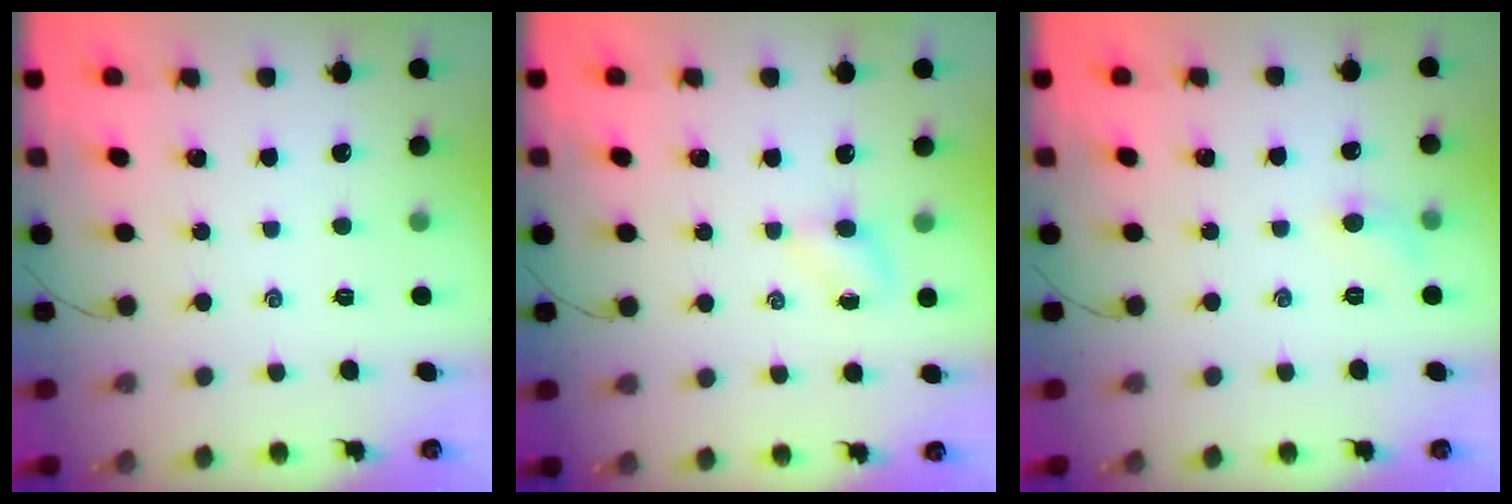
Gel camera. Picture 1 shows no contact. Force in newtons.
{"total": 3.7, "press": 3.6, "slide": 1.2}
{"total": 5.3, "press": 5.0, "slide": 1.8}